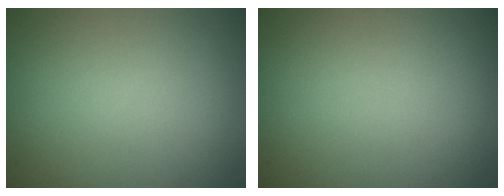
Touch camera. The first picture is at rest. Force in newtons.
{"total": 0.0}